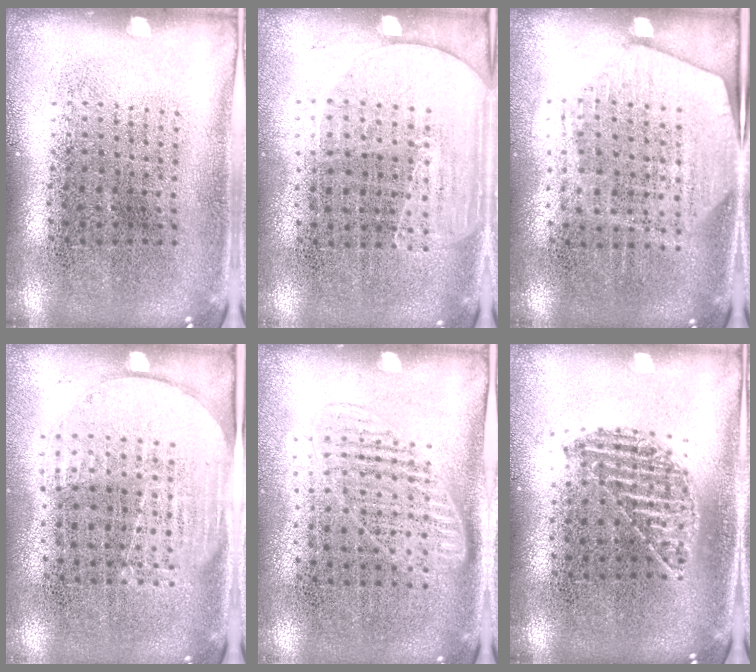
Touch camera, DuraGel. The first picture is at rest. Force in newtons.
{"total": 1.6, "press": 1.4, "slide": 0.8}
{"total": 1.9, "press": 1.7, "slide": 0.9}
{"total": 1.7, "press": 1.4, "slide": 0.8}
{"total": 1.2, "press": 1.0, "slide": 0.6}
{"total": 1.2, "press": 1.1, "slide": 0.5}